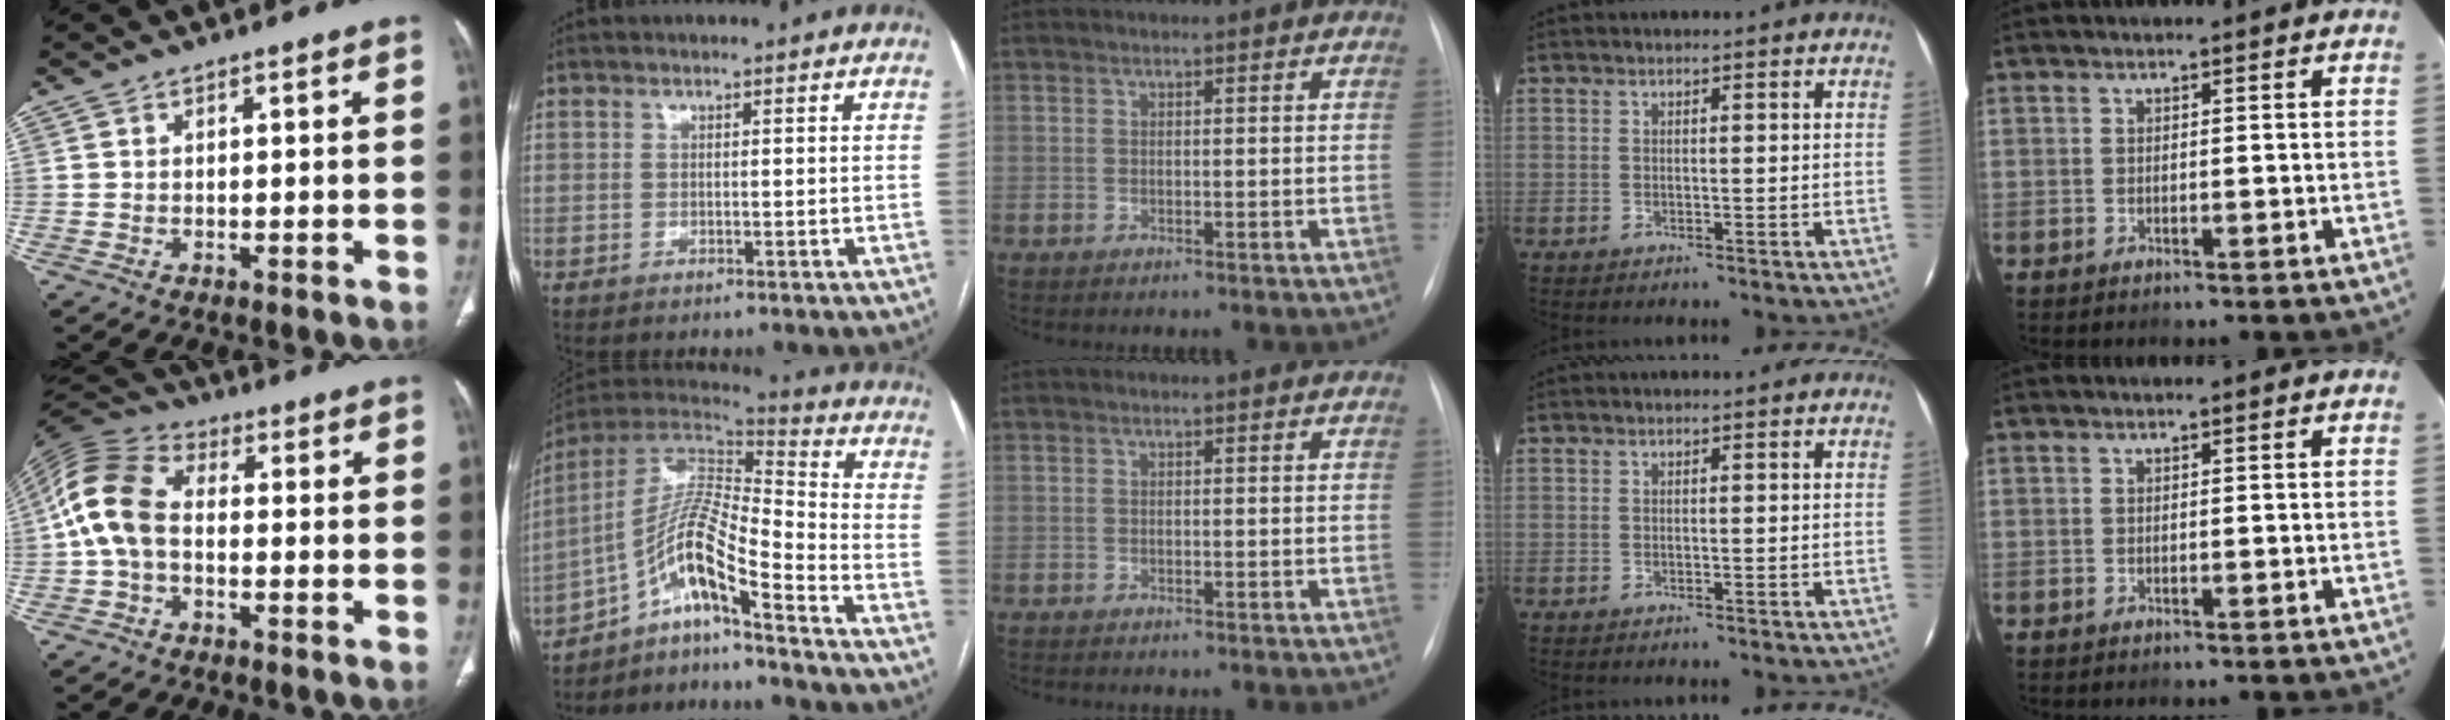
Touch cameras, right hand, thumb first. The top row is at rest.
{"thumb": {"total": 11.6, "force": [-0.7, 7.6, 8.7], "torque": [-0.177, 0.029, -0.026]}, "index": {"total": 11.8, "force": [-7.6, 0.8, 9.1], "torque": [-0.176, 0.018, -0.137]}, "middle": {"total": 1.1, "force": [-1.0, 0.2, 0.5], "torque": [-0.005, -0.002, -0.011]}}